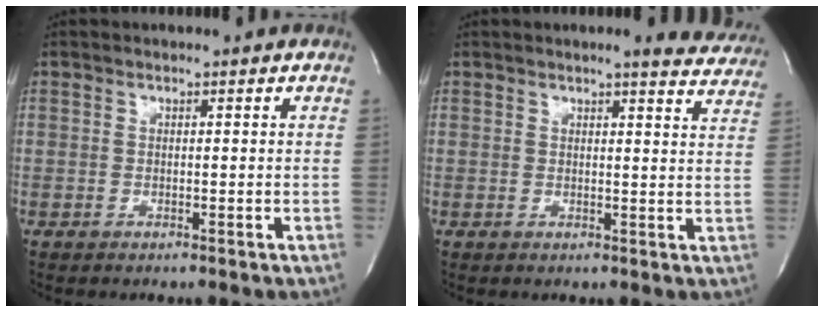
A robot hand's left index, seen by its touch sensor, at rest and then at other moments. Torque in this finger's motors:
{"motor_torque": [0.00, -0.06, 0.14, 0.00]}